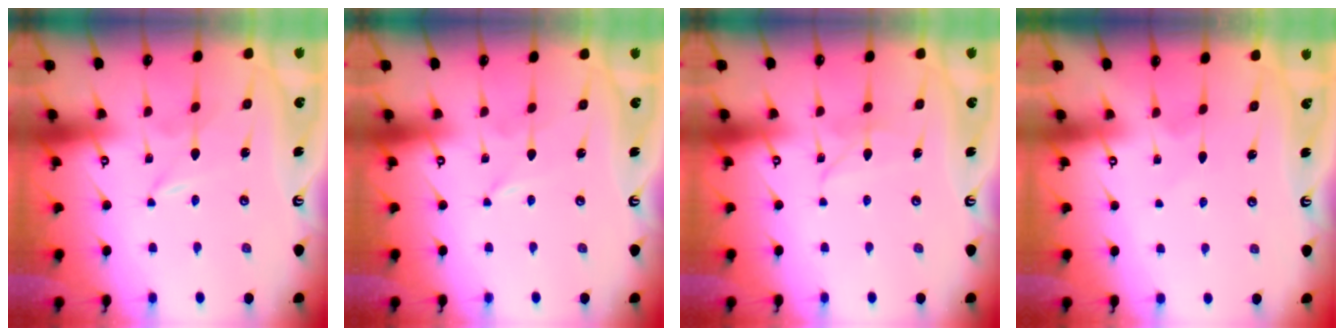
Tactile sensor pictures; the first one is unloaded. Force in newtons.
{"total": 0.0}
{"total": 2.8, "press": 2.8, "slide": 0.3}
{"total": 2.2, "press": 2.2, "slide": 0.3}